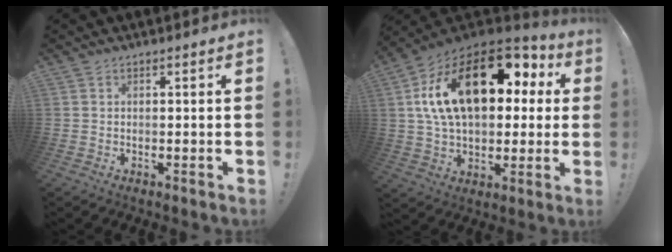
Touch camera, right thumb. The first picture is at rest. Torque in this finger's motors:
{"motor_torque": [1.51, 1.72, 2.50, 0.27, 0.57]}